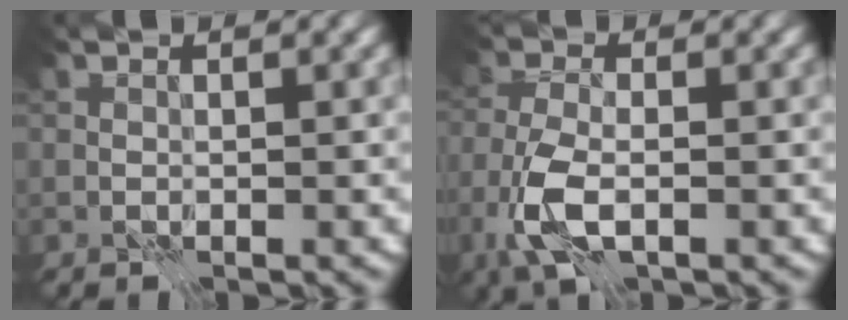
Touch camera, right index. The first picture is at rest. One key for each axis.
{"total": 4.9, "fx": -1.6, "fy": 2.4, "fz": 4.0, "tx": -0.101, "ty": -0.008, "tz": -0.033}